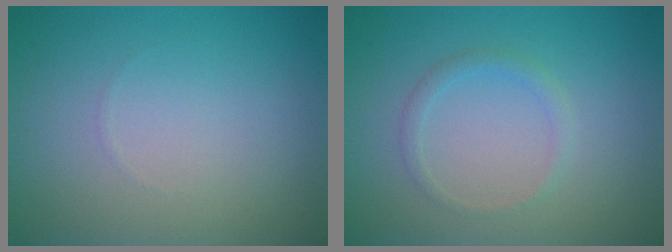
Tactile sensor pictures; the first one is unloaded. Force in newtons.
{"total": 1.2, "press": 1.2, "slide": 0.0}